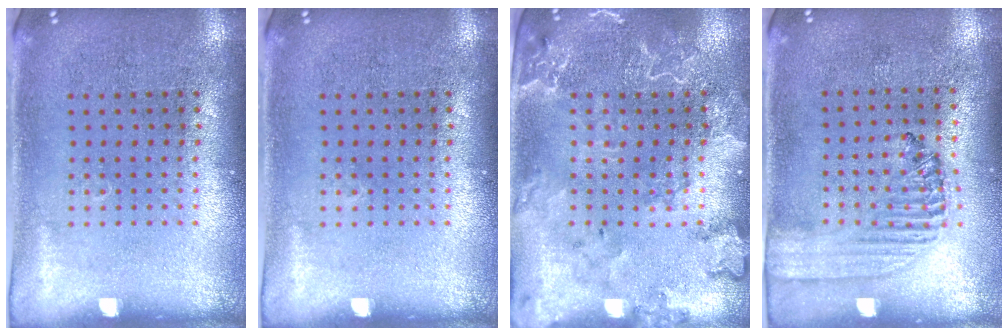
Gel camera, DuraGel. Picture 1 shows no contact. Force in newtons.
{"total": 0.0}
{"total": 2.4, "press": 2.3, "slide": 0.6}
{"total": 1.4, "press": 1.2, "slide": 0.6}